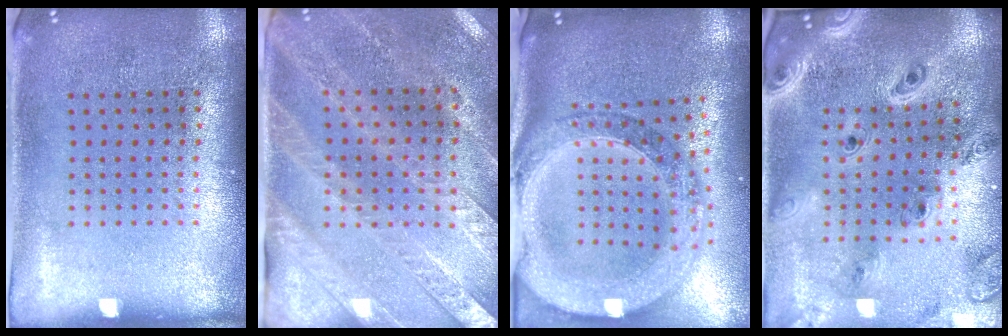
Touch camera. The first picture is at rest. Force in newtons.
{"total": 2.7, "press": 2.4, "slide": 1.2}
{"total": 2.6, "press": 2.3, "slide": 1.3}
{"total": 2.7, "press": 2.4, "slide": 1.3}